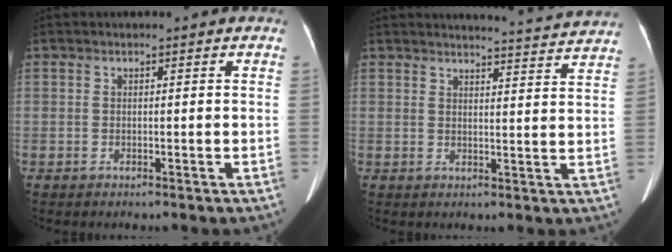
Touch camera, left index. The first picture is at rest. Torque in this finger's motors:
{"motor_torque": [0.36, -0.76, 0.00, 0.00]}